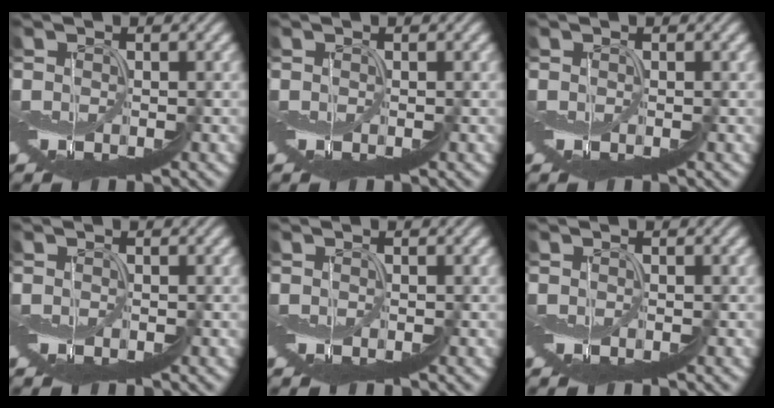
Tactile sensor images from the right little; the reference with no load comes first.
{"total": 0.0}
{"total": 0.0}
{"total": 0.0}
{"total": 0.0}
{"total": 0.0}